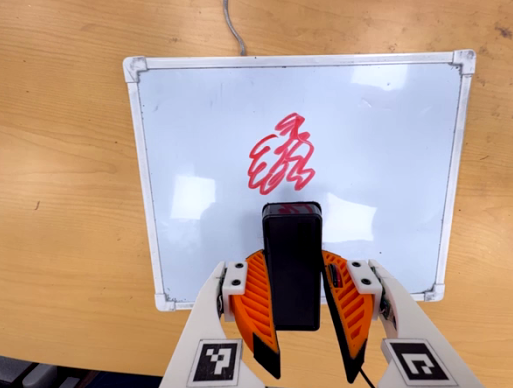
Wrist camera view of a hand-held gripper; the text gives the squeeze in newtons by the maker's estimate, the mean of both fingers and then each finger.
{"total": 7.8, "left": 7.2, "right": 8.5}